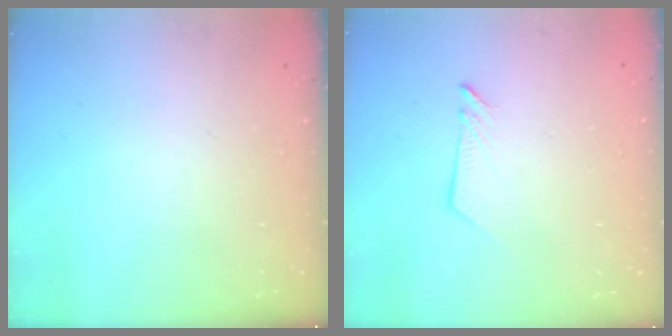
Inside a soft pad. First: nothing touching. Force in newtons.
{"total": 2.6, "press": 2.6, "slide": 0.3}